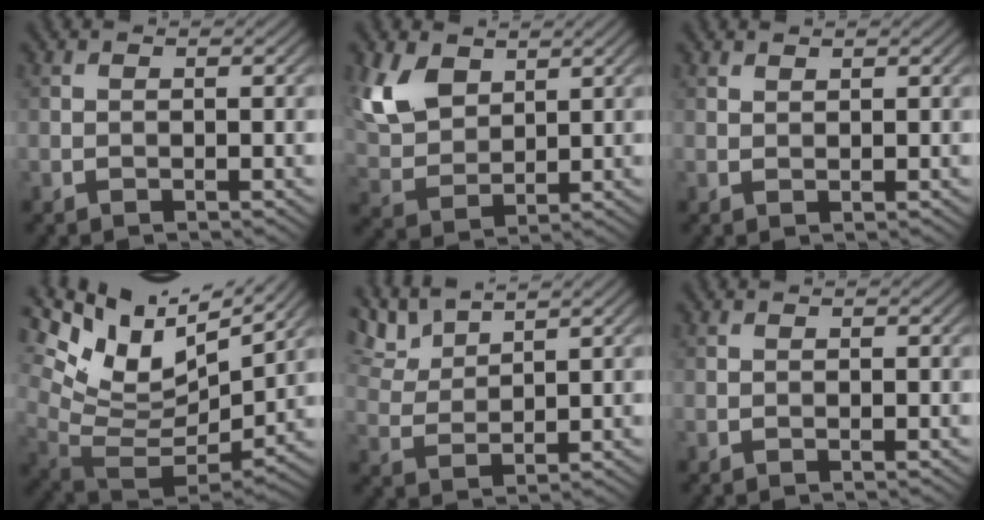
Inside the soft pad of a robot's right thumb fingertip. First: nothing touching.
{"total": 7.7, "force": [4.1, 4.7, 4.5], "torque": [-0.123, -0.002, 0.086]}
{"total": 0.7, "force": [0.7, 0.1, 0.2], "torque": [-0.007, 0.001, 0.016]}
{"total": 14.0, "force": [7.6, 6.0, 10.1], "torque": [-0.214, 0.014, 0.142]}
{"total": 5.3, "force": [4.3, 1.3, 2.8], "torque": [-0.076, 0.011, 0.091]}
{"total": 0.0}